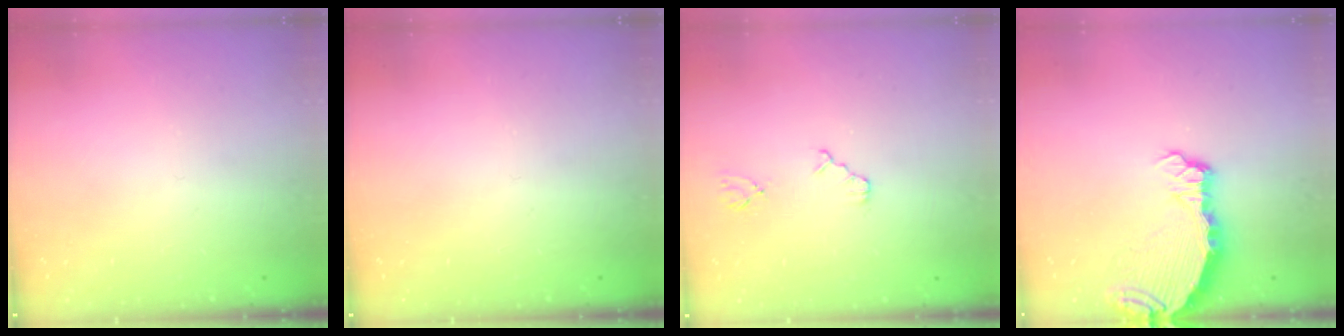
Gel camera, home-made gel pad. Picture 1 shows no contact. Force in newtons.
{"total": 0.0}
{"total": 2.3, "press": 2.3, "slide": 0.4}
{"total": 5.8, "press": 5.7, "slide": 1.2}